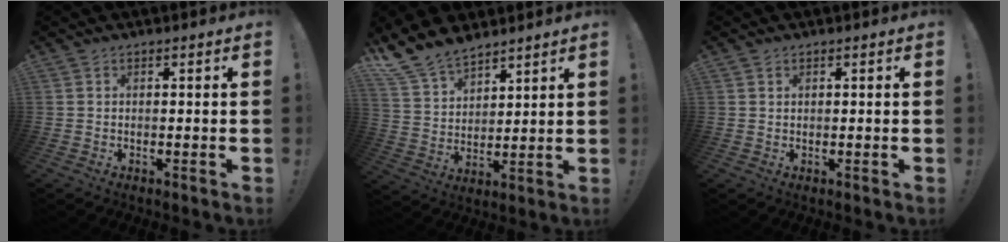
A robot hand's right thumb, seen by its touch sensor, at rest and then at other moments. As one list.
[{"total": 12.4, "force": [10.4, 5.7, 3.8], "torque": [-0.086, -0.071, 0.201]}, {"total": 0.8, "force": [0.6, 0.5, 0.1], "torque": [0.004, -0.002, 0.011]}]